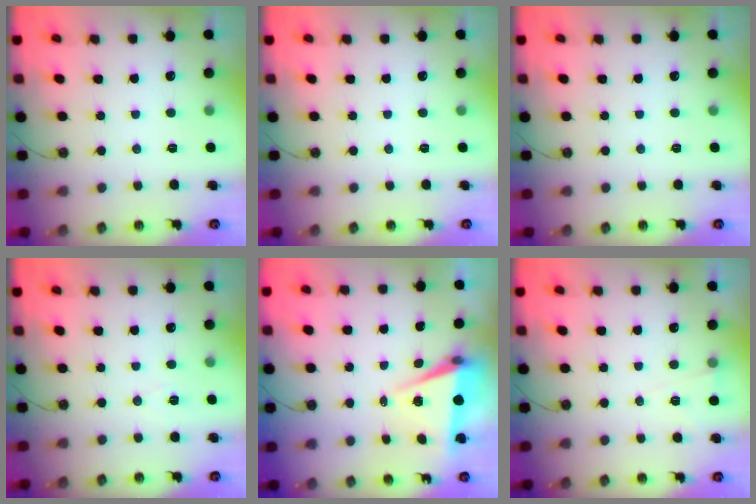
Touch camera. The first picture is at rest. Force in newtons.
{"total": 0.0}
{"total": 0.0}
{"total": 5.9, "press": 3.7, "slide": 4.5}
{"total": 6.9, "press": 5.4, "slide": 4.3}
{"total": 5.1, "press": 2.6, "slide": 4.4}